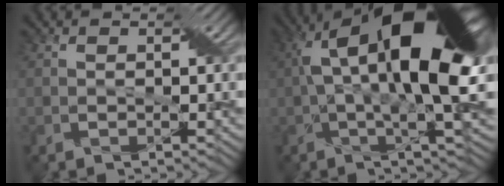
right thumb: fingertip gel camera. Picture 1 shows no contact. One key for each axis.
{"total": 18.4, "fx": 3.7, "fy": 6.4, "fz": 16.8, "tx": -0.292, "ty": 0.016, "tz": 0.058}